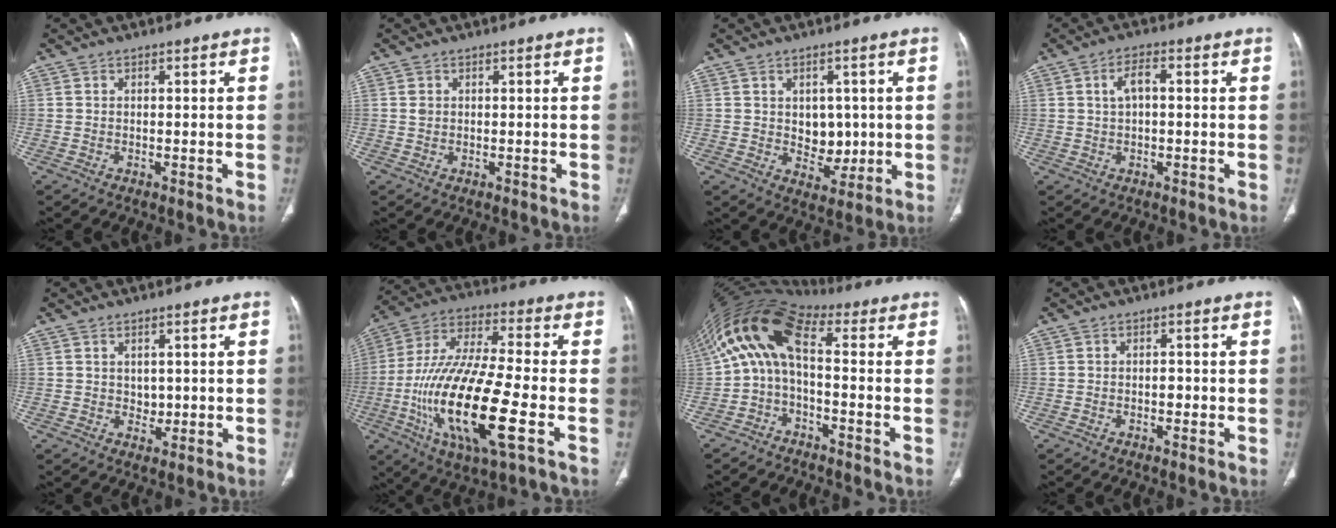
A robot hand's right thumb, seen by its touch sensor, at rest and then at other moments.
{"total": 1.0, "force": [0.3, 0.8, 0.5], "torque": [-0.005, 0.000, 0.007]}
{"total": 6.8, "force": [0.5, 5.0, 4.5], "torque": [-0.030, -0.010, 0.019]}
{"total": 4.0, "force": [0.7, 2.1, 3.4], "torque": [-0.067, 0.013, 0.010]}
{"total": 2.0, "force": [0.4, 1.6, 1.1], "torque": [-0.008, -0.004, 0.011]}
{"total": 22.9, "force": [-6.0, 6.3, 21.2], "torque": [-0.443, 0.007, -0.103]}
{"total": 13.8, "force": [-0.2, 6.7, 12.0], "torque": [-0.236, 0.062, -0.017]}
{"total": 1.3, "force": [-0.4, 0.8, 1.0], "torque": [-0.013, 0.002, -0.008]}